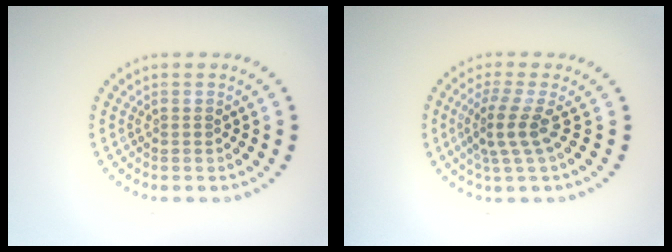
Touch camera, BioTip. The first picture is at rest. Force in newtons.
{"total": 3.0, "press": 2.1, "slide": 2.1}